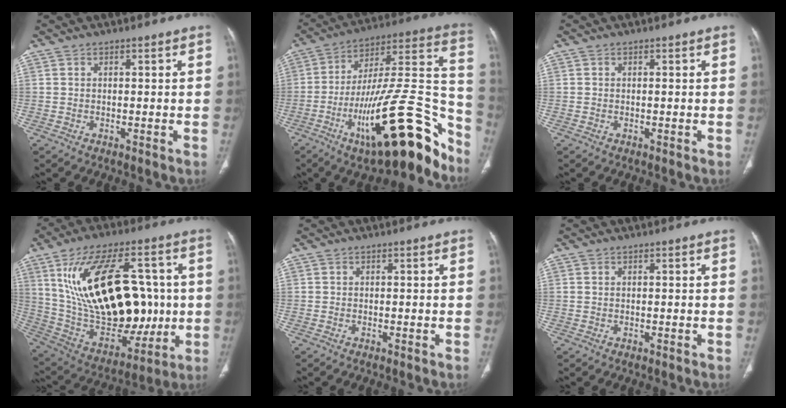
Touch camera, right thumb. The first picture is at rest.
{"total": 28.5, "force": [-15.4, 8.5, 22.5], "torque": [-0.283, 0.098, -0.238]}
{"total": 0.0}
{"total": 29.1, "force": [3.9, 16.0, 24.1], "torque": [-0.400, -0.003, 0.089]}
{"total": 0.0}
{"total": 0.0}